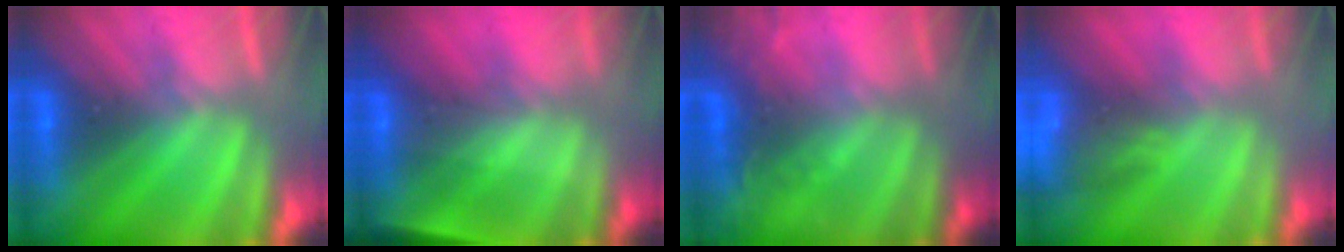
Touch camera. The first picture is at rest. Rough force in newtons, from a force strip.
{"total": 4.8}
{"total": 2.2}
{"total": 7.6}